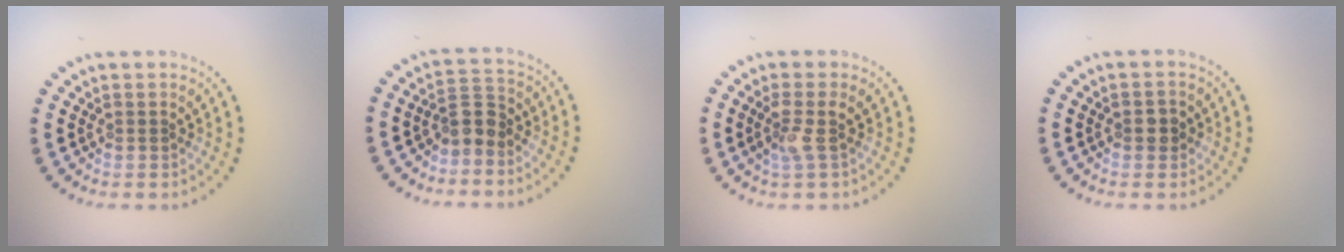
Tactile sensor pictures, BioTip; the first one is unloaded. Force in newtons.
{"total": 2.2, "press": 1.8, "slide": 1.3}
{"total": 2.0, "press": 1.6, "slide": 1.2}
{"total": 1.4, "press": 1.4, "slide": 0.1}